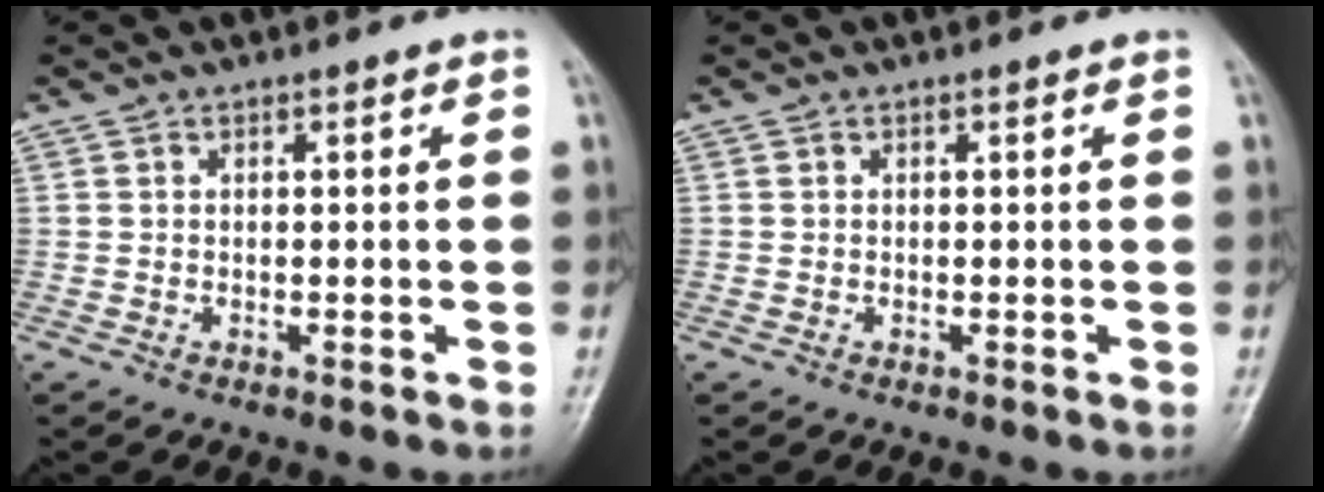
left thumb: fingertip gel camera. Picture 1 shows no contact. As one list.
[{"total": 0.0}]